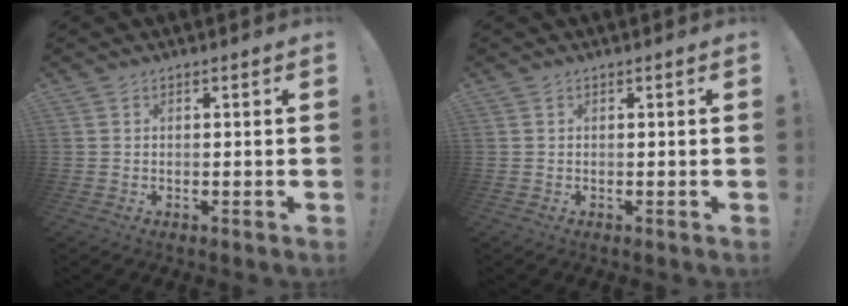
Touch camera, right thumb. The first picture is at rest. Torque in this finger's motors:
{"motor_torque": [0.00, 0.00, 0.00, 0.00, 0.00]}